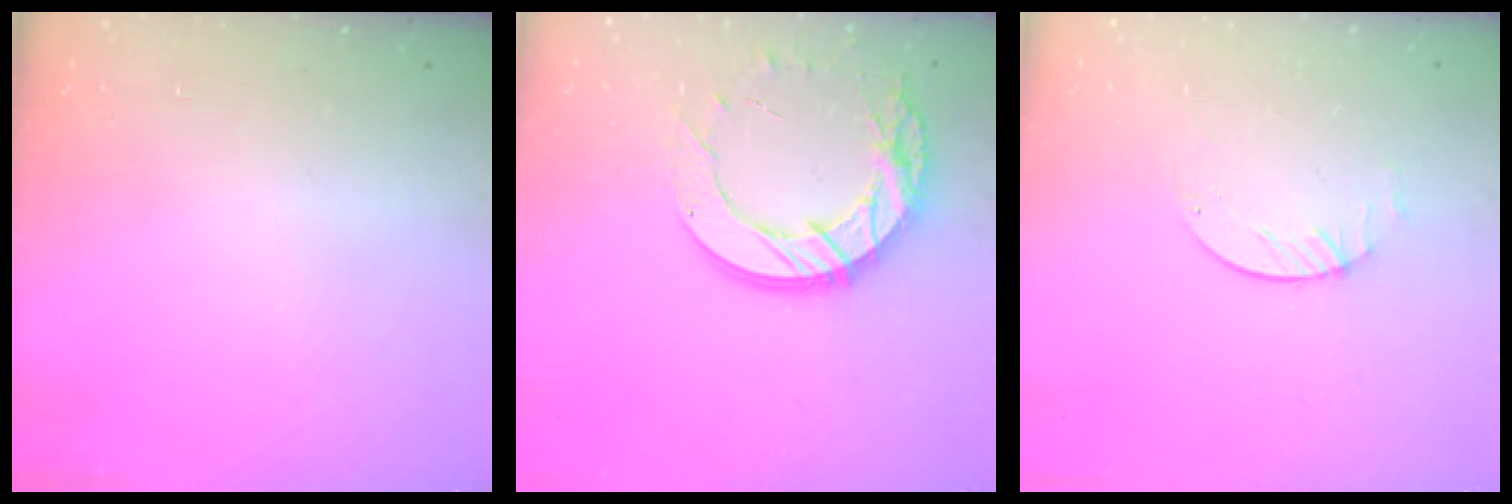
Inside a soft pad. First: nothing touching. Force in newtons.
{"total": 16.8, "press": 16.8, "slide": 1.2}
{"total": 1.7, "press": 1.7, "slide": 0.2}